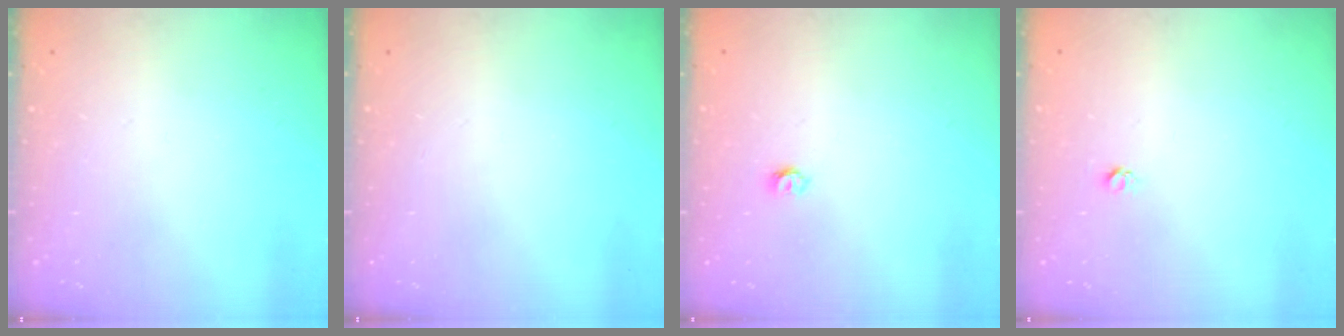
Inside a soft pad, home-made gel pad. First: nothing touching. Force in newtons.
{"total": 0.0}
{"total": 3.2, "press": 3.2, "slide": 0.3}
{"total": 3.0, "press": 2.9, "slide": 0.4}